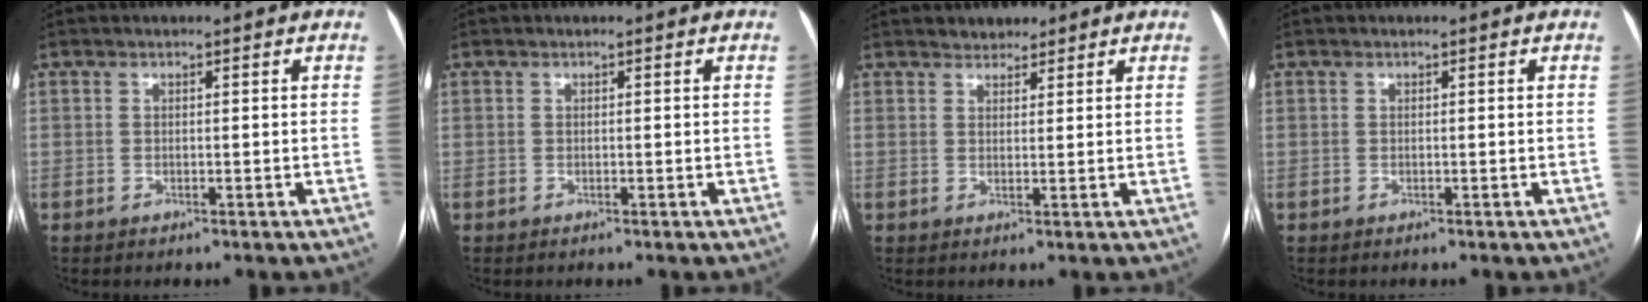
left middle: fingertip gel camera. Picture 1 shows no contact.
{"total": 0.0}
{"total": 2.3, "force": [2.0, 1.2, 0.2], "torque": [-0.004, 0.008, 0.030]}
{"total": 0.0}